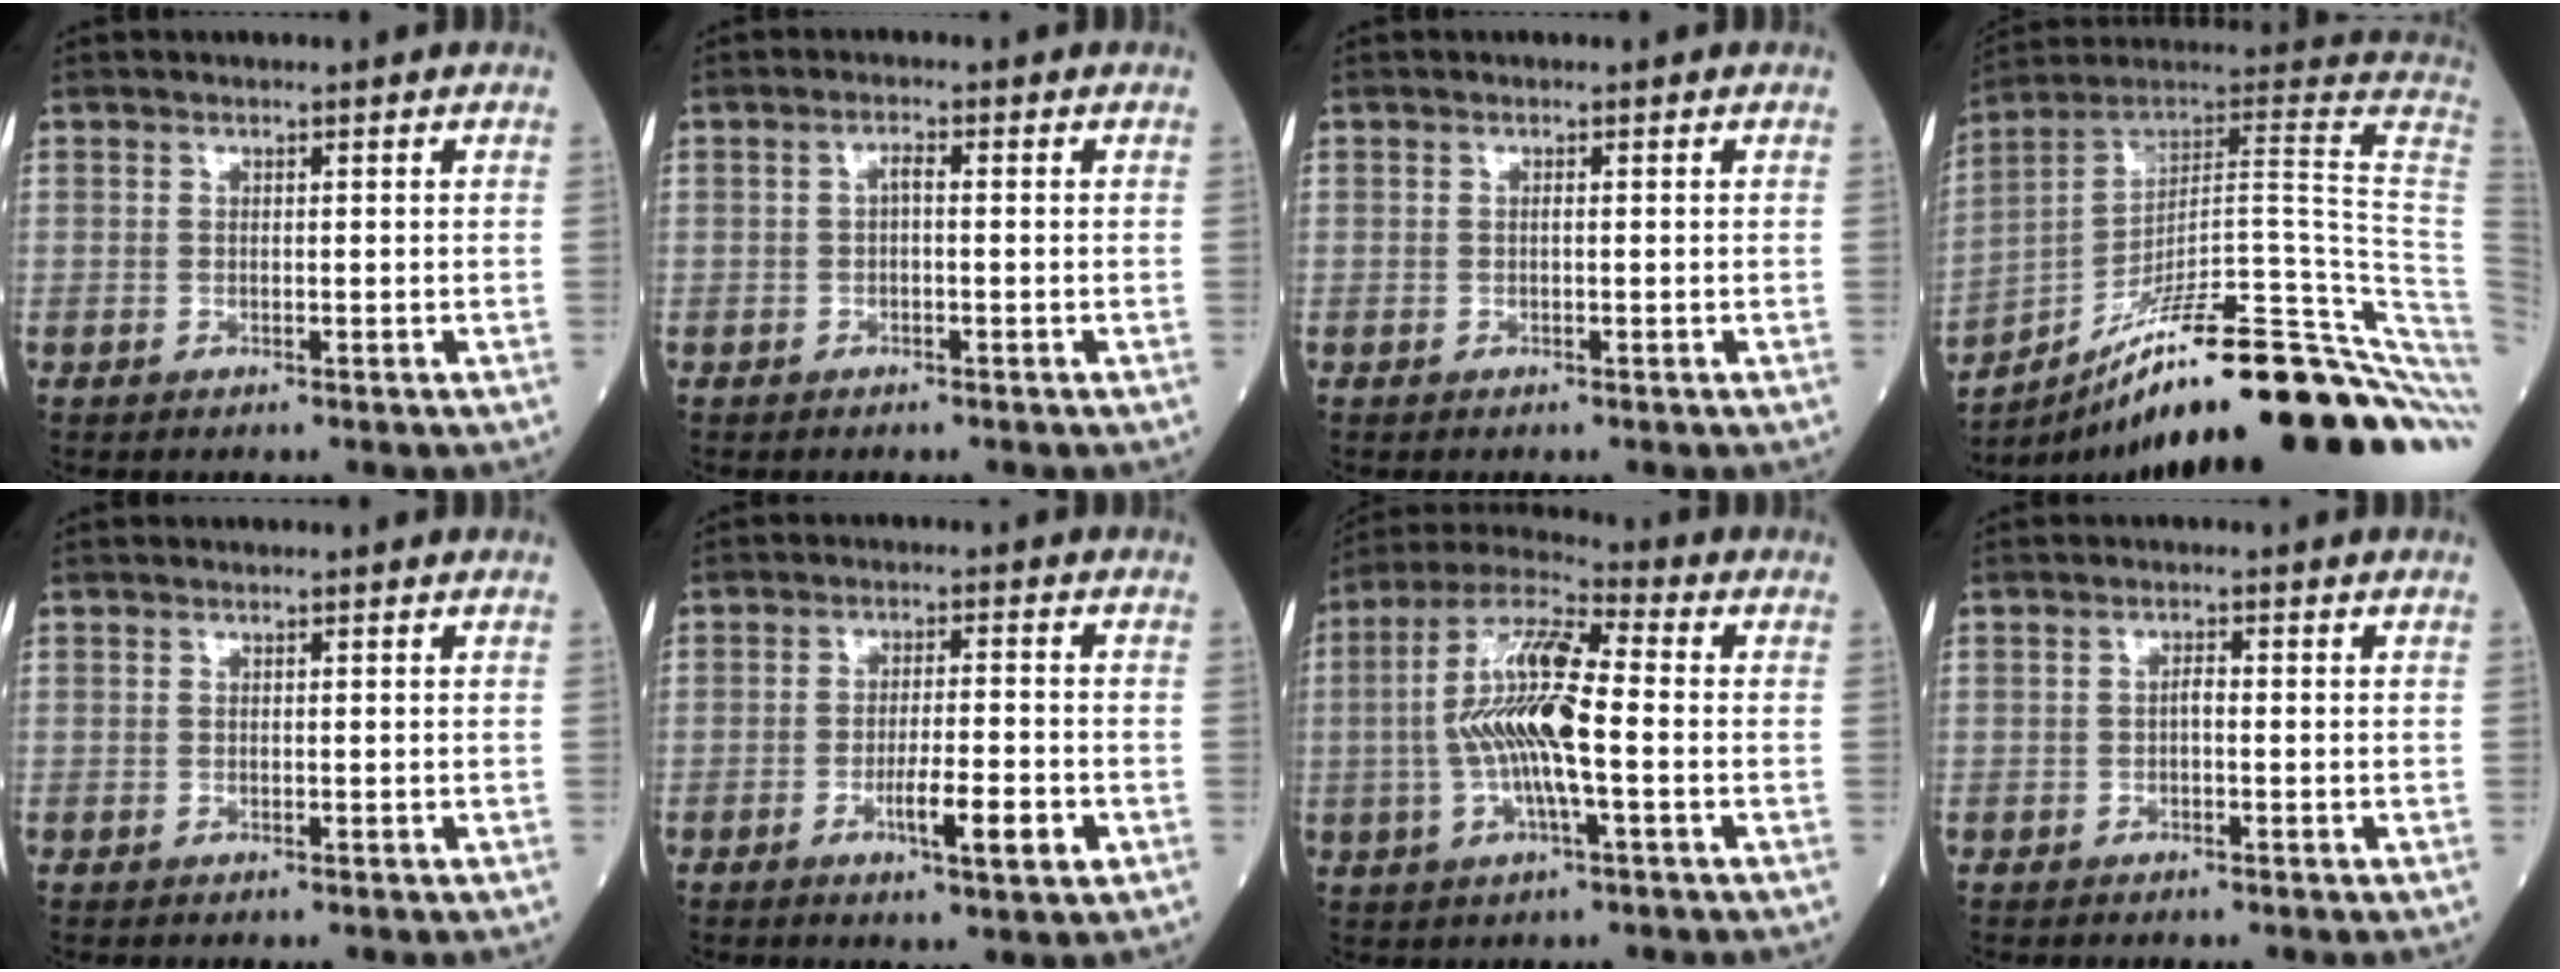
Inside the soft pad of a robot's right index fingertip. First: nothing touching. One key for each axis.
{"total": 1.4, "fx": -0.1, "fy": 0.4, "fz": 1.3, "tx": -0.022, "ty": 0.004, "tz": -0.003}
{"total": 0.0}
{"total": 31.5, "fx": -19.9, "fy": 2.2, "fz": 24.4, "tx": -0.217, "ty": 0.028, "tz": -0.294}
{"total": 0.0}
{"total": 6.8, "fx": -2.5, "fy": 0.7, "fz": 6.2, "tx": -0.103, "ty": -0.007, "tz": -0.039}
{"total": 13.3, "fx": -1.1, "fy": 2.4, "fz": 13.0, "tx": -0.263, "ty": 0.011, "tz": -0.026}
{"total": 1.1, "fx": -0.3, "fy": 0.5, "fz": 1.0, "tx": -0.014, "ty": 0.004, "tz": -0.008}